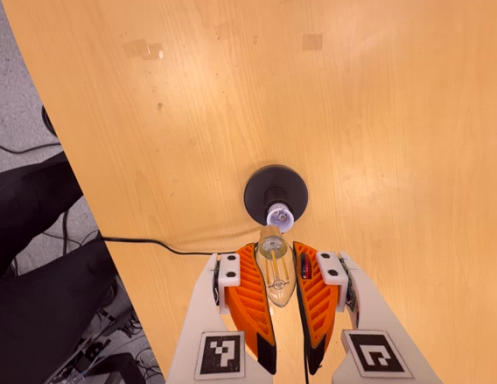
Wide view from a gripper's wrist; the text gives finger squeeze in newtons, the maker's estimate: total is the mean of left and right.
{"total": 20.9, "left": 25.8, "right": 16.0}